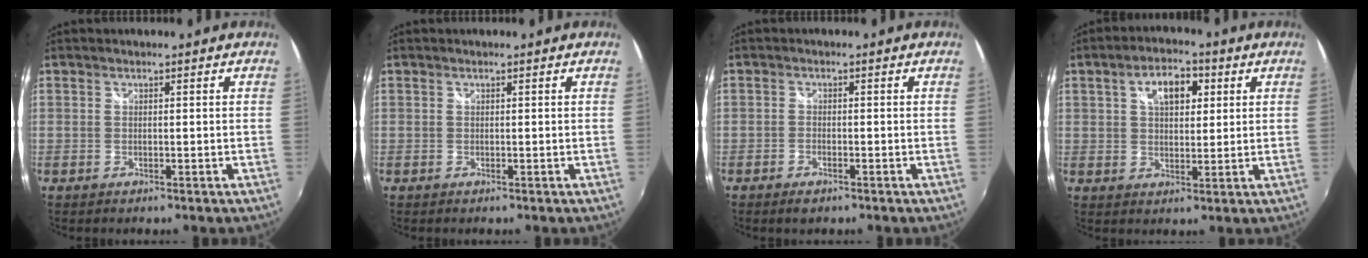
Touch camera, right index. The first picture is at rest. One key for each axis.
{"total": 0.0}
{"total": 2.3, "fx": -1.7, "fy": 1.1, "fz": 1.2, "tx": -0.032, "ty": -0.002, "tz": -0.032}
{"total": 7.5, "fx": 2.7, "fy": 4.2, "fz": 5.6, "tx": -0.092, "ty": 0.022, "tz": 0.044}